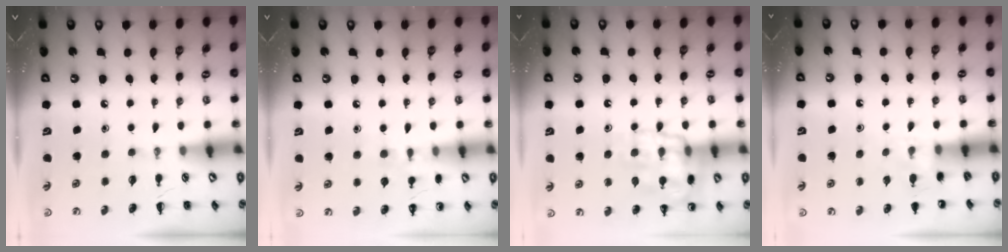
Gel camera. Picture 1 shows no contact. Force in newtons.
{"total": 6.2, "press": 5.9, "slide": 1.9}
{"total": 14.6, "press": 14.5, "slide": 1.3}
{"total": 4.6, "press": 4.4, "slide": 1.4}